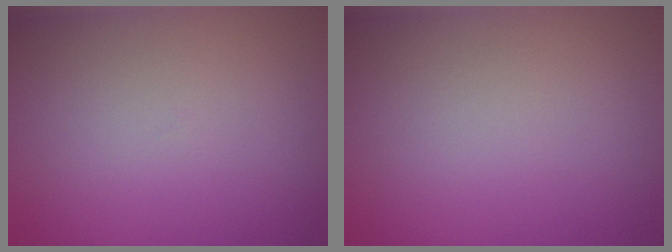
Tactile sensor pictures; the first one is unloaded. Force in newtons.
{"total": 0.0}